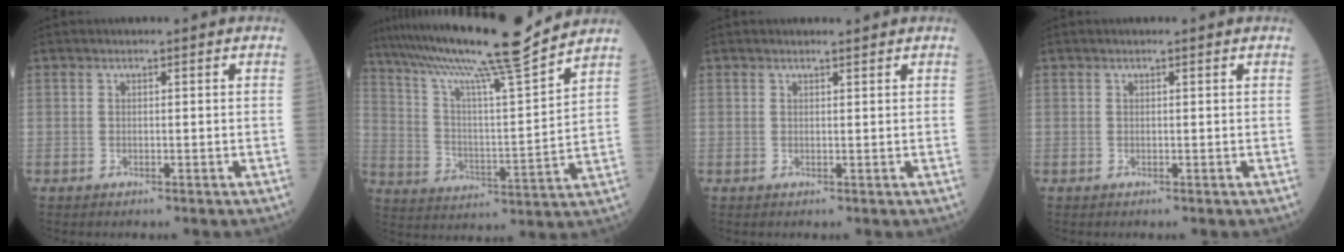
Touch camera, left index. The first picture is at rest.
{"total": 19.6, "force": [16.7, -1.0, 10.2], "torque": [-0.185, -0.006, 0.272]}
{"total": 1.3, "force": [1.2, -0.1, 0.4], "torque": [-0.009, 0.001, 0.021]}
{"total": 1.0, "force": [0.9, -0.2, 0.5], "torque": [-0.013, 0.004, 0.015]}